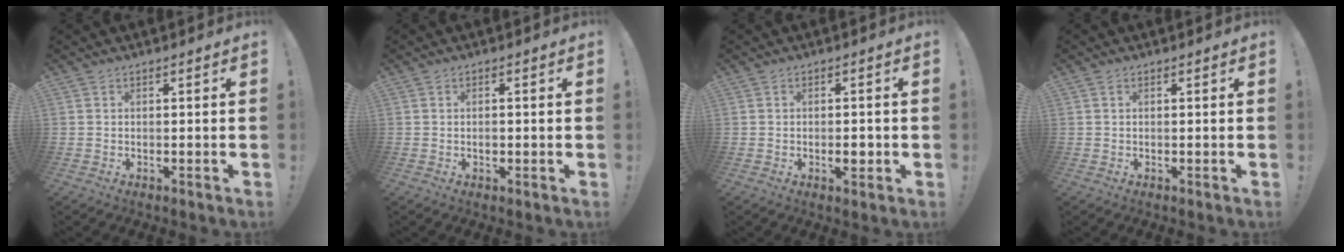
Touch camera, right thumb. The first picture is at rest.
{"total": 1.0, "force": [-0.5, 0.6, 0.6], "torque": [-0.003, -0.003, -0.011]}
{"total": 2.6, "force": [-1.0, 1.3, 2.1], "torque": [-0.023, 0.001, -0.018]}
{"total": 0.0}